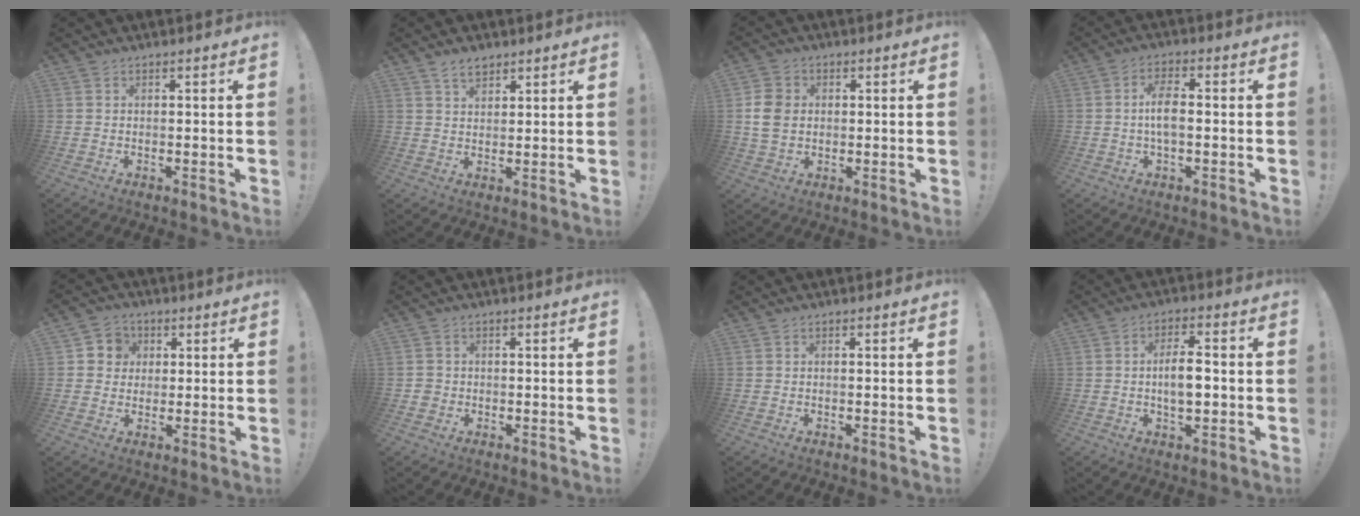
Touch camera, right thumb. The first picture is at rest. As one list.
[{"total": 4.3, "force": [3.2, 2.3, 2.0], "torque": [-0.030, -0.015, 0.057]}, {"total": 8.3, "force": [0.6, 6.7, 5.0], "torque": [-0.096, 0.012, 0.016]}, {"total": 7.0, "force": [-0.3, 2.8, 6.4], "torque": [-0.133, 0.004, -0.008]}, {"total": 5.9, "force": [0.6, 5.7, 1.4], "torque": [-0.017, 0.000, 0.013]}, {"total": 2.0, "force": [-0.5, 1.9, 0.3], "torque": [-0.005, 0.009, -0.008]}, {"total": 0.0}, {"total": 7.2, "force": [-0.6, 3.3, 6.4], "torque": [-0.105, 0.001, -0.018]}]